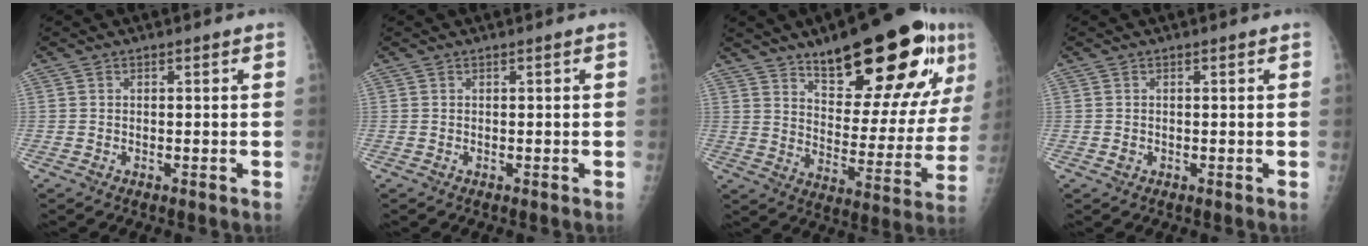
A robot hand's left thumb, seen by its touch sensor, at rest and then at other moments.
{"total": 0.0}
{"total": 26.4, "force": [14.7, 8.4, 20.3], "torque": [-0.252, -0.051, 0.220]}
{"total": 0.9, "force": [0.1, 0.5, 0.7], "torque": [-0.010, 0.005, 0.005]}